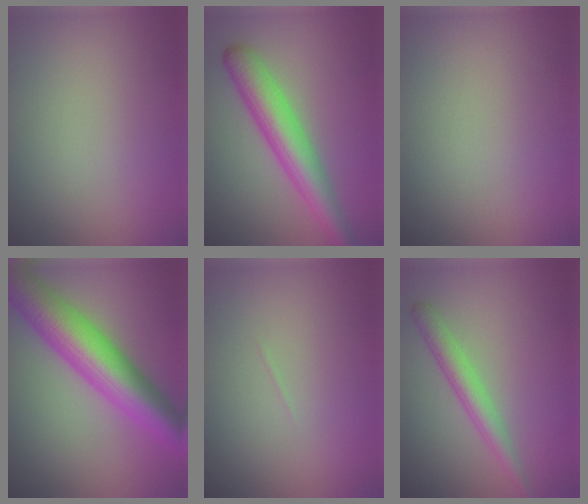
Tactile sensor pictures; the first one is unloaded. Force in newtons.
{"total": 5.7, "press": 5.7, "slide": 0.1}
{"total": 0.0}
{"total": 10.0, "press": 10.0, "slide": 0.1}
{"total": 0.0}
{"total": 2.8, "press": 2.8, "slide": 0.0}